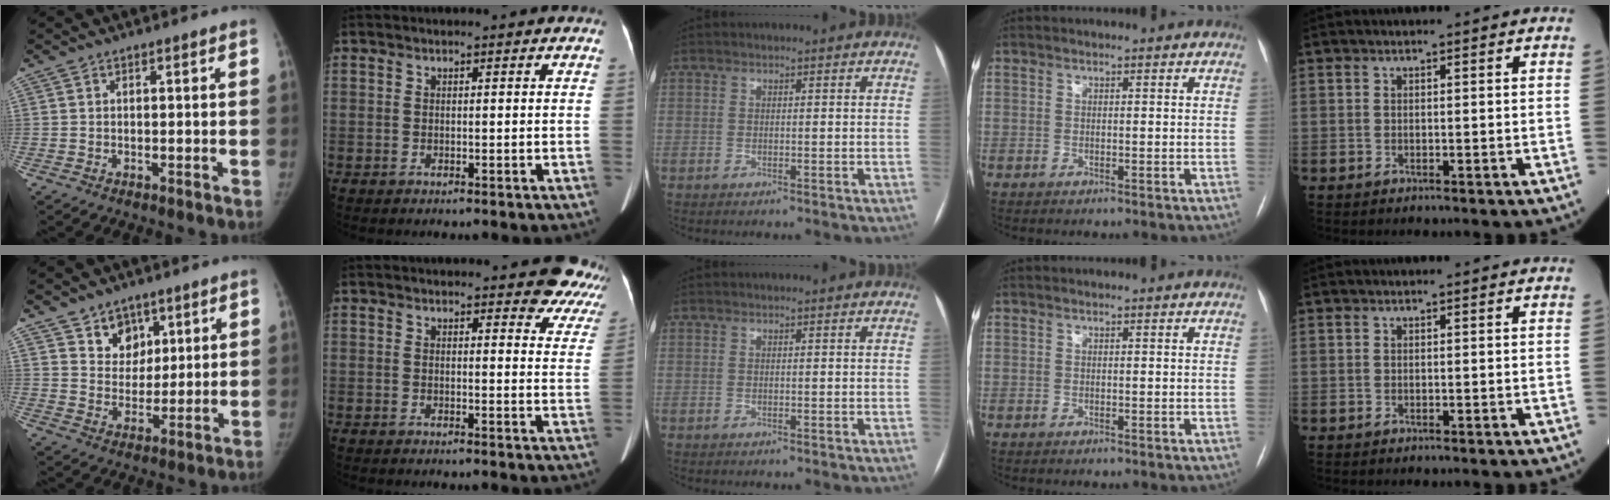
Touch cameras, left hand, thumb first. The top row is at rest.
{"thumb": {"total": 7.1, "force": [4.2, 5.4, 1.8], "torque": [0.009, -0.028, 0.078]}, "index": {"total": 10.4, "force": [9.5, 3.2, 3.1], "torque": [0.014, -0.026, 0.072]}}